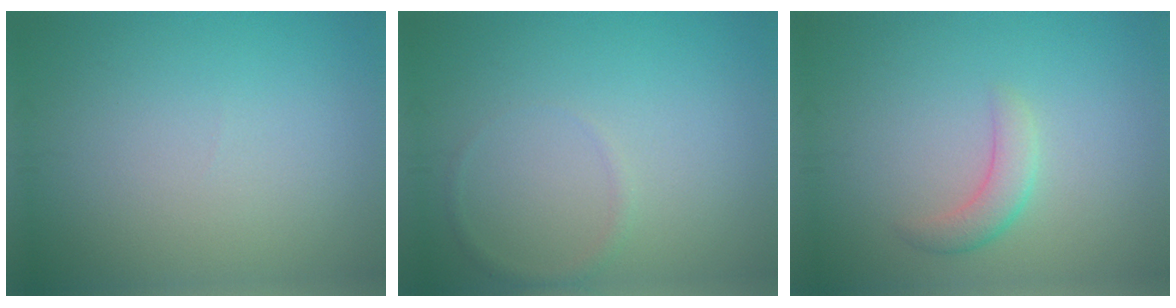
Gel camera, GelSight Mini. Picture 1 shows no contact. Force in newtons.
{"total": 0.8, "press": 0.8, "slide": 0.0}
{"total": 2.1, "press": 2.1, "slide": 0.2}